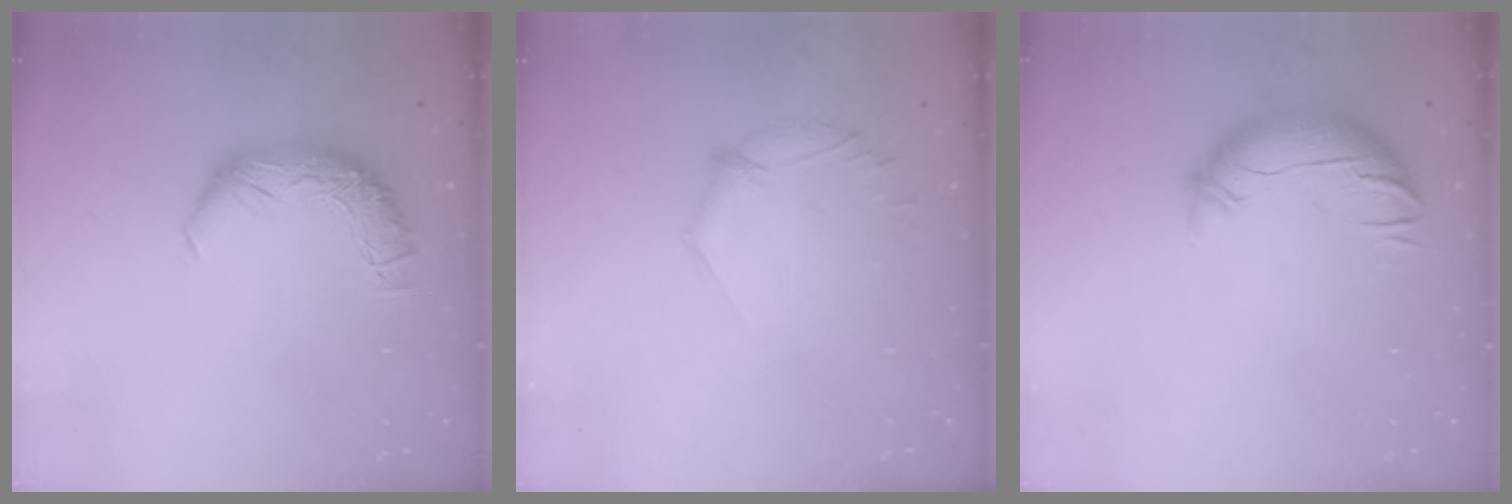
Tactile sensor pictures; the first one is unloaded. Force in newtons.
{"total": 6.6, "press": 6.5, "slide": 1.1}
{"total": 3.3, "press": 2.6, "slide": 2.1}